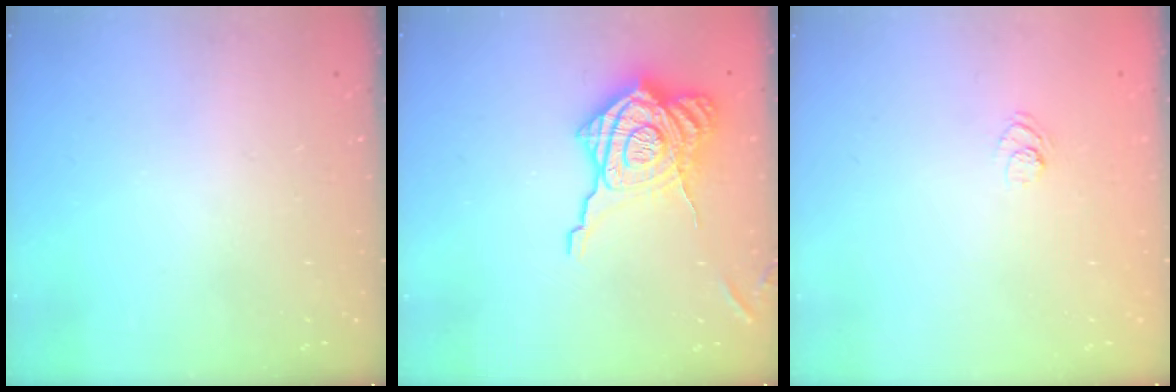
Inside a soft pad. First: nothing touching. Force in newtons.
{"total": 21.6, "press": 21.6, "slide": 1.1}
{"total": 3.3, "press": 3.1, "slide": 1.1}